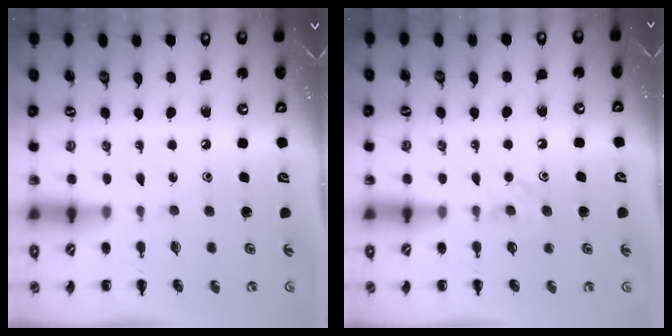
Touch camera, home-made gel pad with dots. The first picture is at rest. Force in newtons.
{"total": 5.8, "press": 5.6, "slide": 1.6}